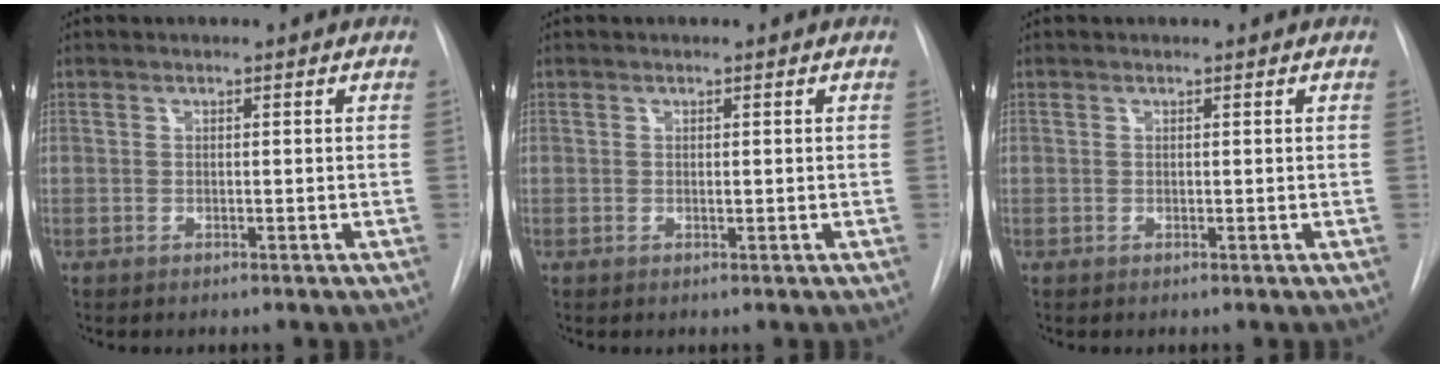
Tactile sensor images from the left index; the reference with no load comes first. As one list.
[{"total": 0.0}, {"total": 0.0}]